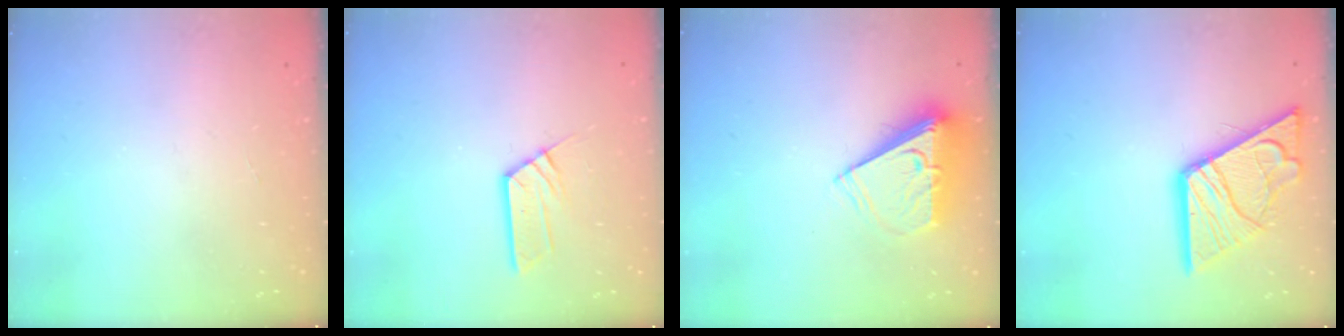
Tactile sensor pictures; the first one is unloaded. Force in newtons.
{"total": 5.6, "press": 5.6, "slide": 0.4}
{"total": 7.1, "press": 7.0, "slide": 1.0}
{"total": 17.6, "press": 17.5, "slide": 1.8}